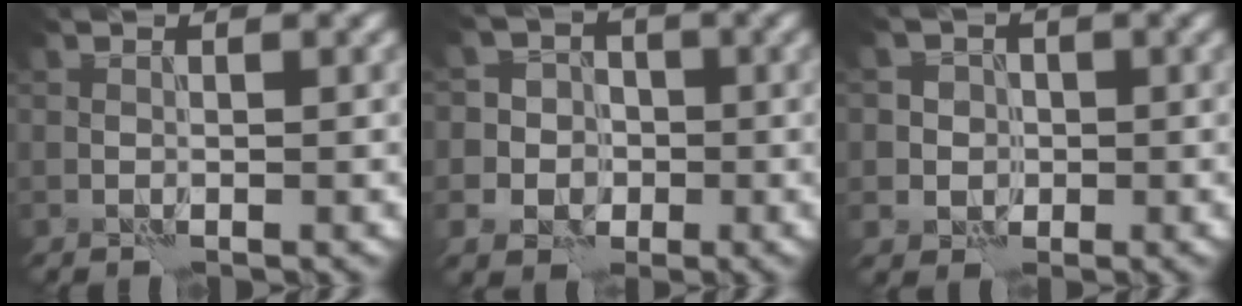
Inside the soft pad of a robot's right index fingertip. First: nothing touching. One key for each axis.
{"total": 5.7, "fx": -0.8, "fy": 5.5, "fz": 1.0, "tx": 0.004, "ty": 0.022, "tz": -0.050}
{"total": 3.2, "fx": 0.1, "fy": 3.1, "fz": 0.7, "tx": 0.019, "ty": 0.016, "tz": -0.017}